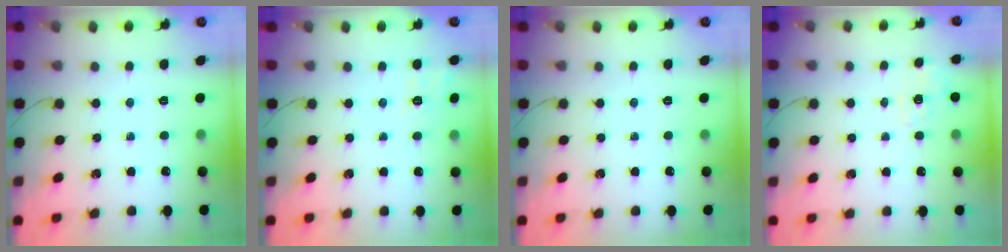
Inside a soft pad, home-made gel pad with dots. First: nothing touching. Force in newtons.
{"total": 3.7, "press": 2.9, "slide": 2.2}
{"total": 0.0}
{"total": 2.1, "press": 1.6, "slide": 1.4}